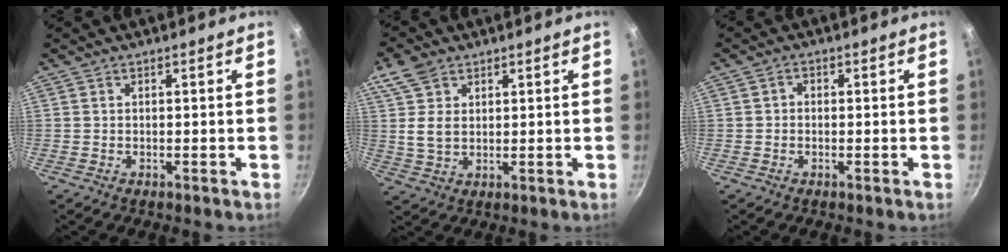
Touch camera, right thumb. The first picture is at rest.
{"total": 7.3, "force": [3.3, 4.8, 4.4], "torque": [-0.072, -0.005, 0.063]}
{"total": 1.4, "force": [-0.2, 1.2, 0.7], "torque": [-0.011, 0.007, -0.006]}